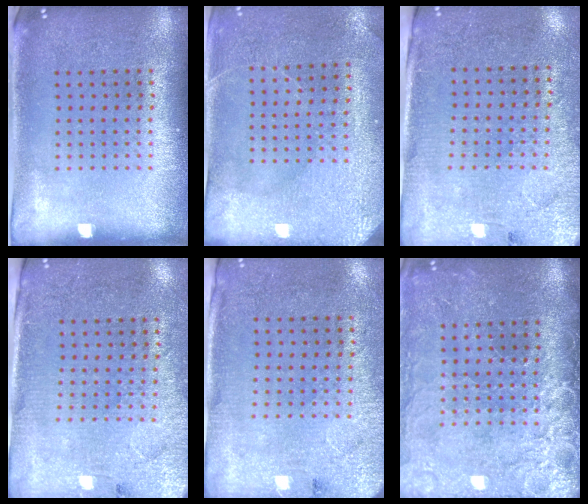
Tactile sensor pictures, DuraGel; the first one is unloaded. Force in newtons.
{"total": 2.9, "press": 2.8, "slide": 0.7}
{"total": 2.8, "press": 2.6, "slide": 1.2}
{"total": 2.8, "press": 2.6, "slide": 1.2}
{"total": 2.6, "press": 2.2, "slide": 1.4}
{"total": 3.9, "press": 3.4, "slide": 1.9}